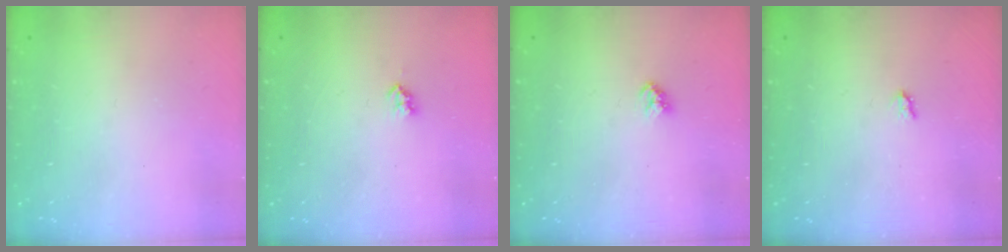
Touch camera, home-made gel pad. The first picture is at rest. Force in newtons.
{"total": 2.6, "press": 2.5, "slide": 0.4}
{"total": 3.2, "press": 3.1, "slide": 0.3}
{"total": 1.7, "press": 1.6, "slide": 0.3}